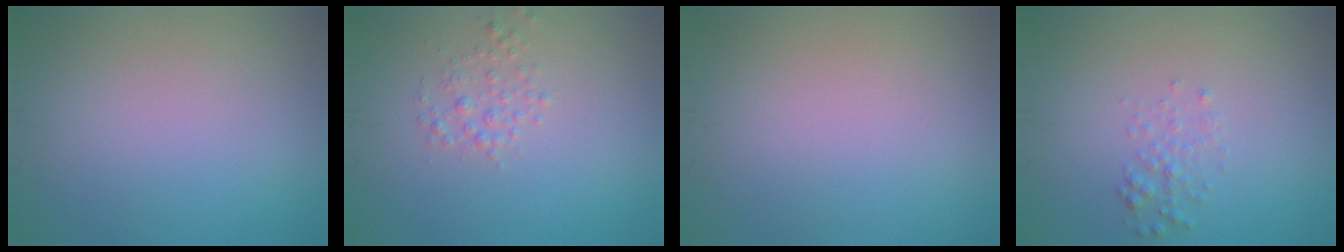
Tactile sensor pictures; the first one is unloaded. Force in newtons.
{"total": 1.5, "press": 1.5, "slide": 0.0}
{"total": 0.0}
{"total": 1.4, "press": 1.4, "slide": 0.0}